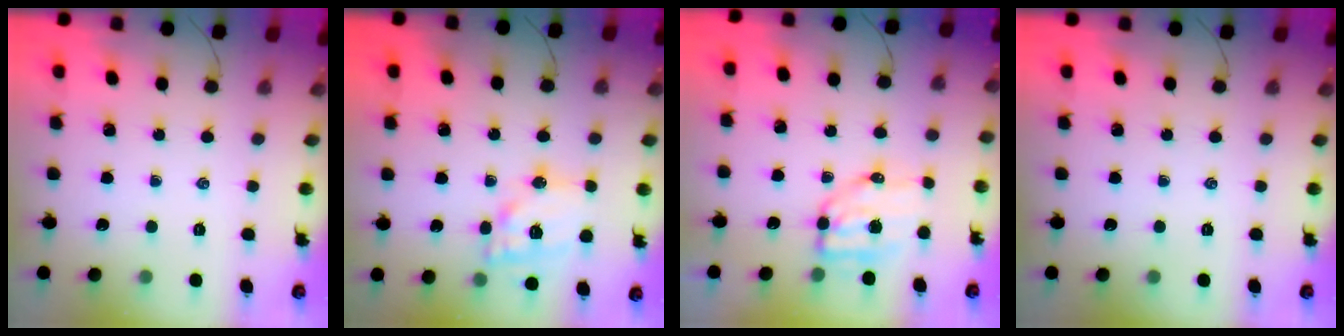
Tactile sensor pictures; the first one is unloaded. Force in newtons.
{"total": 15.2, "press": 15.0, "slide": 2.6}
{"total": 6.6, "press": 6.5, "slide": 1.3}
{"total": 0.0}